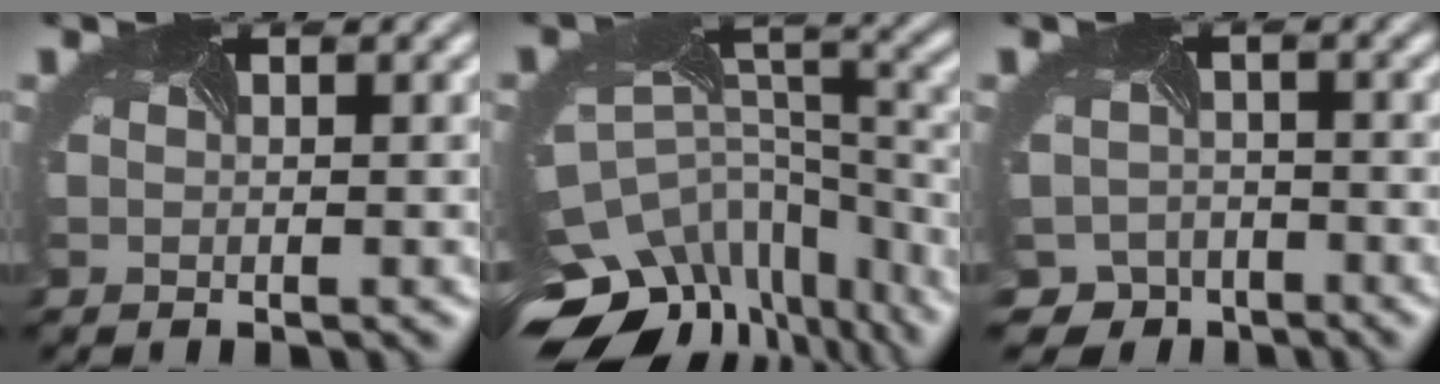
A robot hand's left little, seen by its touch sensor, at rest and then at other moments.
{"total": 15.6, "force": [-12.3, 7.8, 5.5], "torque": [-0.129, -0.023, -0.154]}
{"total": 5.4, "force": [-4.0, 3.6, 0.4], "torque": [0.000, -0.009, -0.056]}